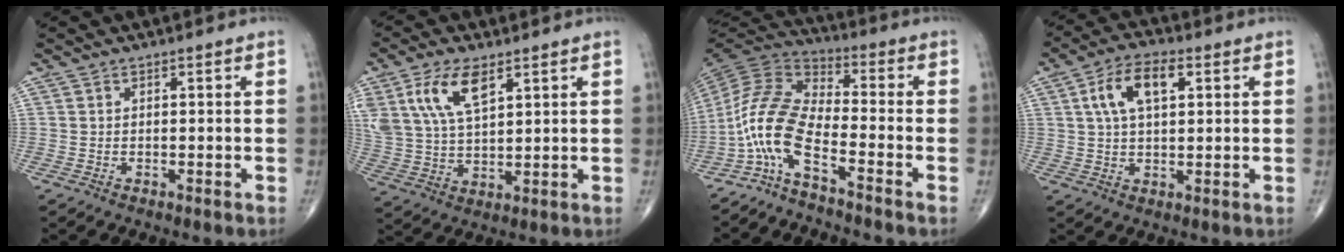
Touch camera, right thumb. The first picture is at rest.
{"total": 11.8, "force": [5.8, 5.5, 8.7], "torque": [-0.172, -0.012, 0.119]}
{"total": 10.5, "force": [-5.7, 2.9, 8.4], "torque": [-0.191, 0.065, -0.127]}
{"total": 9.3, "force": [2.9, 4.6, 7.6], "torque": [-0.140, 0.012, 0.047]}